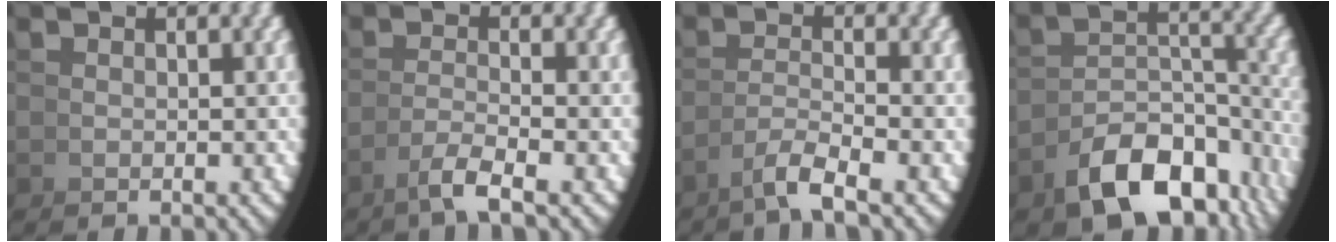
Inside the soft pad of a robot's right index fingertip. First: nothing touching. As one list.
[{"total": 2.5, "force": [-1.4, -0.9, 1.9], "torque": [-0.031, -0.001, -0.022]}, {"total": 2.6, "force": [-1.6, -0.4, 2.0], "torque": [-0.033, -0.001, -0.027]}, {"total": 9.3, "force": [-5.9, 4.3, 5.7], "torque": [-0.084, -0.026, -0.076]}]